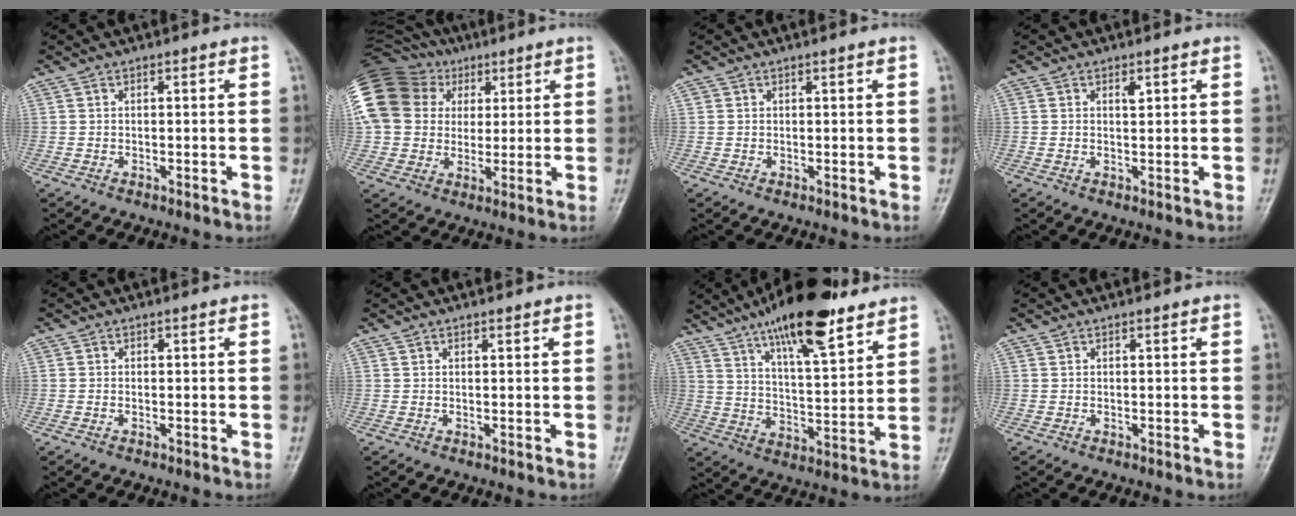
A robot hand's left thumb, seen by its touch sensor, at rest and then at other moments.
{"total": 24.0, "force": [7.1, 19.5, 12.1], "torque": [-0.285, 0.068, 0.139]}
{"total": 0.6, "force": [0.4, 0.4, 0.2], "torque": [0.003, -0.002, 0.005]}
{"total": 1.2, "force": [0.6, 0.5, 0.9], "torque": [-0.009, -0.002, 0.010]}
{"total": 0.0}
{"total": 0.5, "force": [0.5, 0.2, 0.1], "torque": [-0.004, -0.004, 0.008]}
{"total": 18.5, "force": [12.7, 5.2, 12.4], "torque": [-0.175, -0.054, 0.210]}
{"total": 0.0}